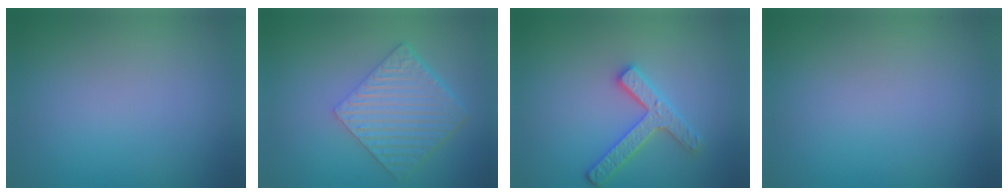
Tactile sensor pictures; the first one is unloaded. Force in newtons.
{"total": 6.5, "press": 4.4, "slide": 4.7}
{"total": 3.2, "press": 3.0, "slide": 0.9}
{"total": 0.0}